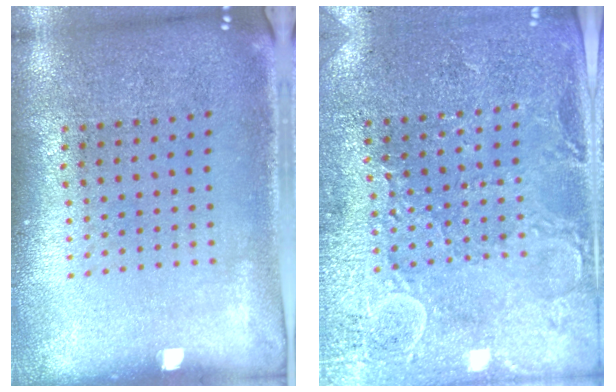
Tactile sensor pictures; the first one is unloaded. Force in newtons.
{"total": 2.9, "press": 2.8, "slide": 0.4}